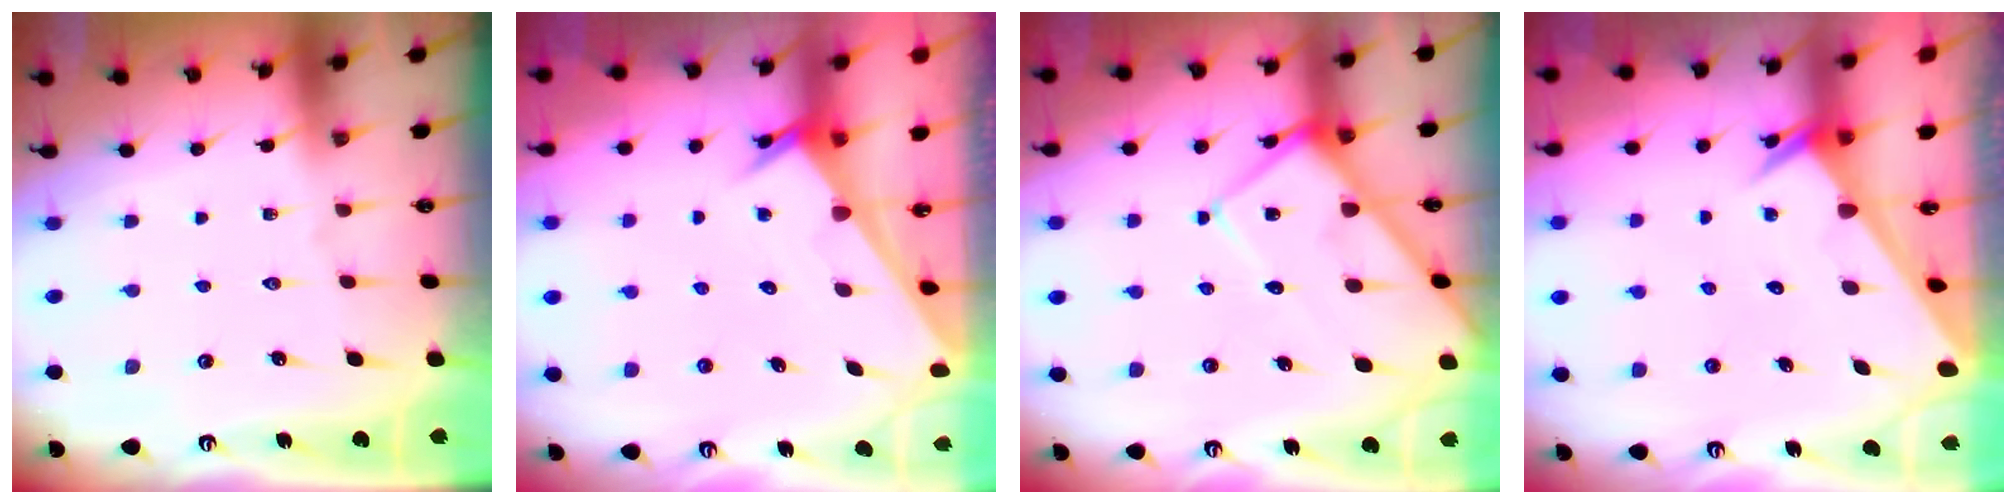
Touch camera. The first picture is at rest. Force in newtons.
{"total": 2.5, "press": 2.5, "slide": 0.1}
{"total": 9.3, "press": 9.2, "slide": 1.0}
{"total": 2.4, "press": 2.4, "slide": 0.0}